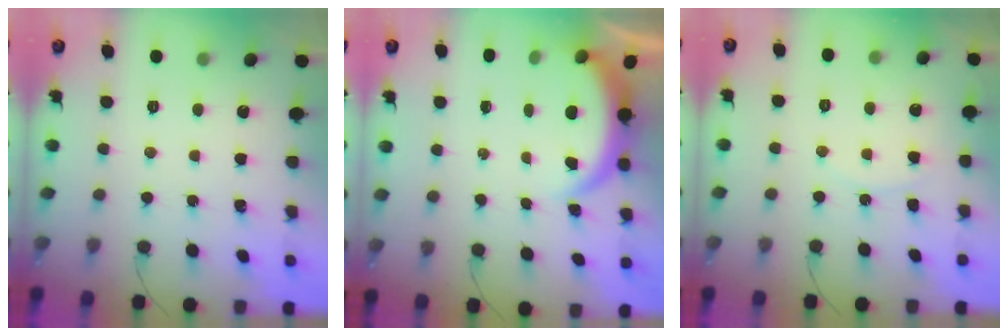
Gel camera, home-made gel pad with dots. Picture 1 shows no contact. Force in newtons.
{"total": 3.9, "press": 3.9, "slide": 0.2}
{"total": 4.8, "press": 4.7, "slide": 0.7}